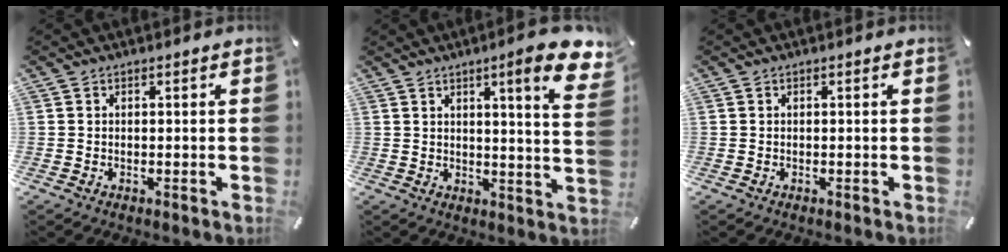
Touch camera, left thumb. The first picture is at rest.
{"total": 11.8, "force": [6.3, 1.7, 9.9], "torque": [-0.140, -0.035, 0.094]}
{"total": 0.0}